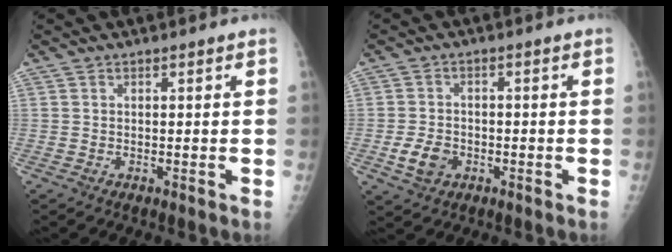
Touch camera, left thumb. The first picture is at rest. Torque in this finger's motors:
{"motor_torque": [-0.11, 0.17, 0.10, -0.07, 0.02]}